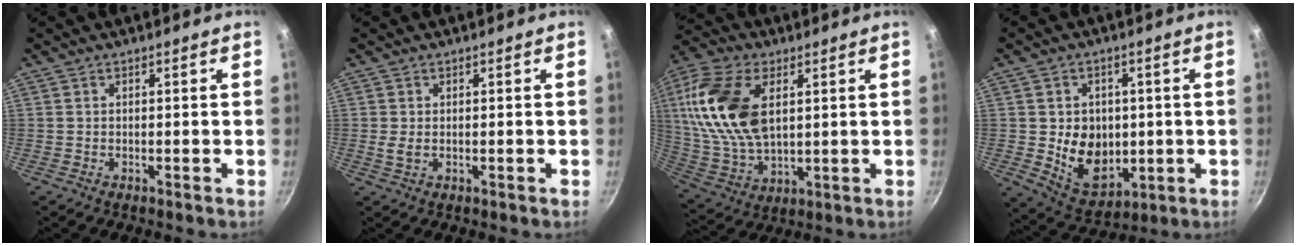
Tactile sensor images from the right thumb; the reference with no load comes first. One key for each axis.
{"total": 1.6, "fx": 0.2, "fy": 0.8, "fz": 1.4, "tx": -0.026, "ty": -0.002, "tz": 0.006}
{"total": 20.1, "fx": 5.1, "fy": 11.7, "fz": 15.5, "tx": -0.298, "ty": -0.013, "tz": 0.101}
{"total": 11.8, "fx": -0.3, "fy": 9.4, "fz": 7.2, "tx": -0.080, "ty": -0.014, "tz": 0.018}